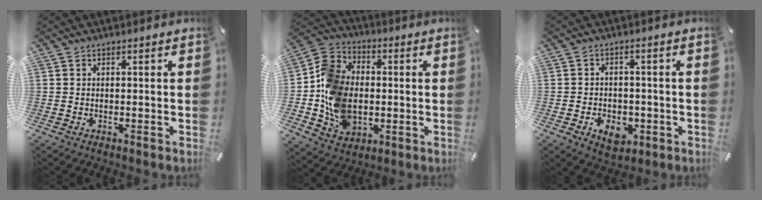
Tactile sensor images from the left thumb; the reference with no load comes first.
{"total": 15.0, "force": [-2.0, 12.2, 8.5], "torque": [-0.190, 0.019, -0.034]}
{"total": 6.6, "force": [-2.7, 4.8, 3.7], "torque": [-0.059, 0.004, -0.049]}